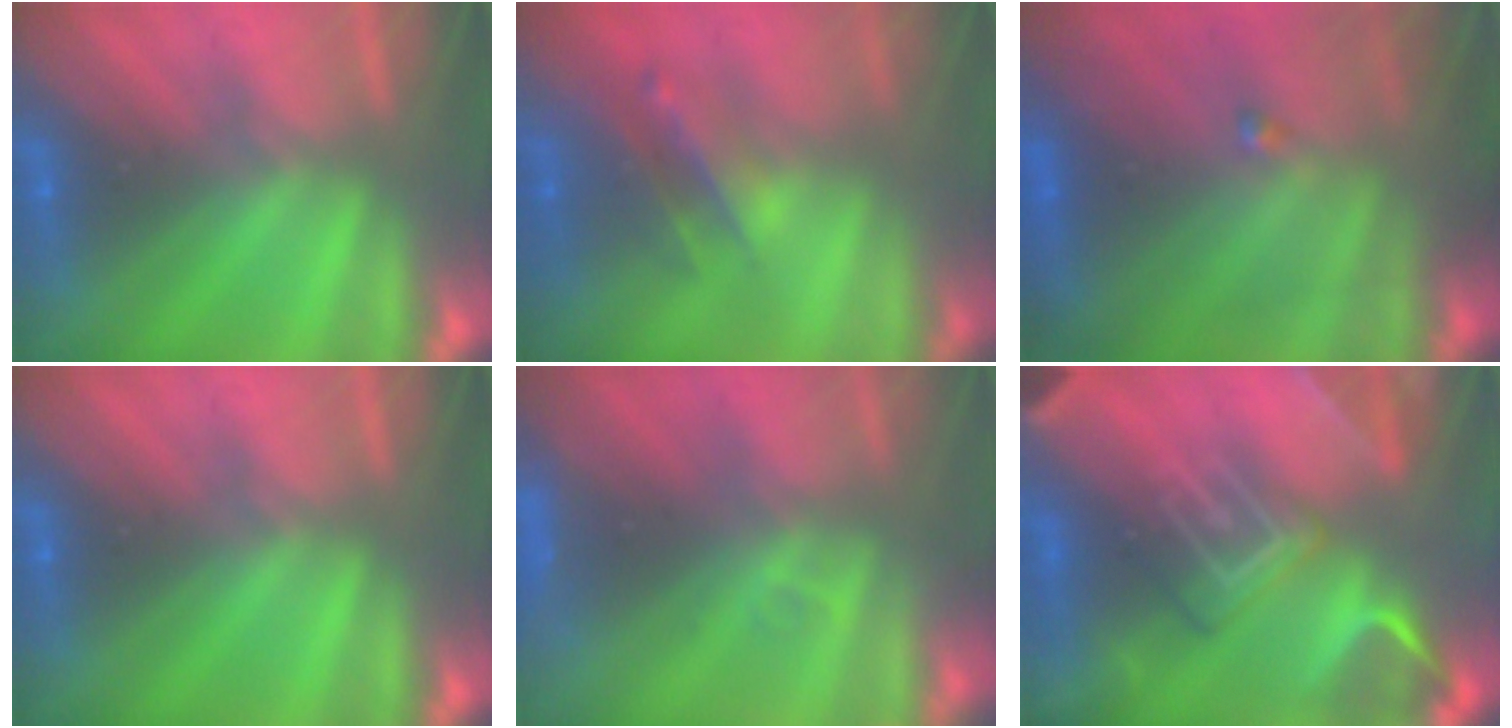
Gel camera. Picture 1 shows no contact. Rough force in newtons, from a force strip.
{"total": 2.3}
{"total": 7.2}
{"total": 0.0}
{"total": 3.3}
{"total": 9.1}